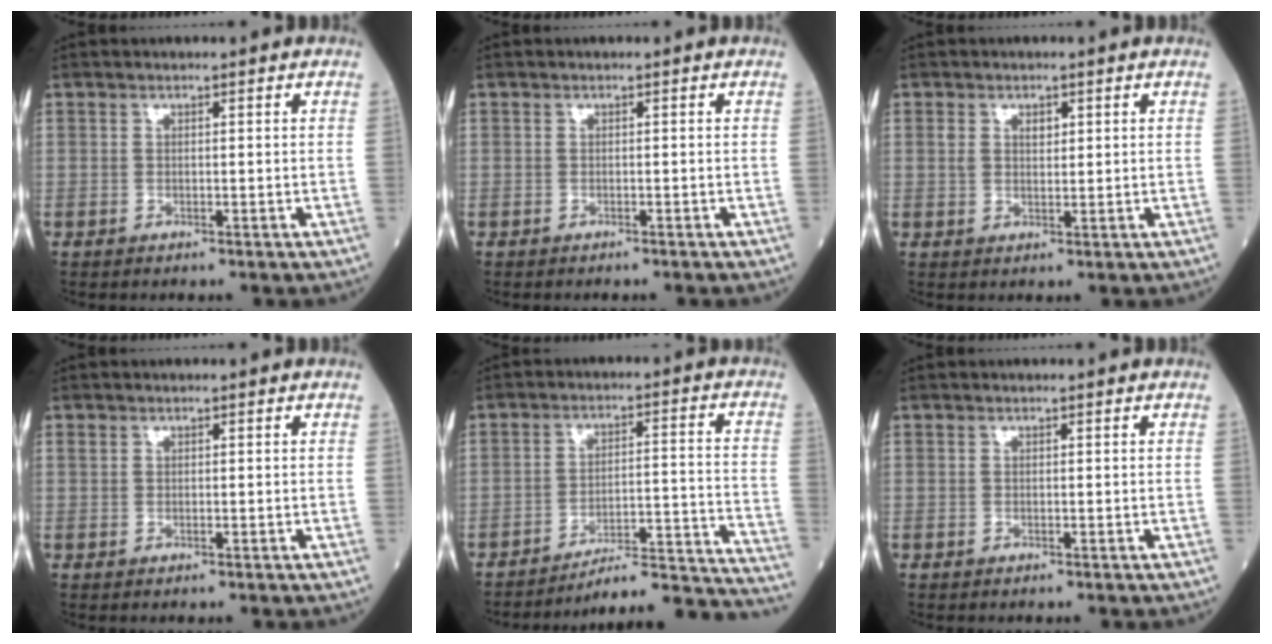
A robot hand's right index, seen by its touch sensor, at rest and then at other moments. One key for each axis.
{"total": 0.6, "fx": -0.5, "fy": 0.0, "fz": 0.3, "tx": -0.008, "ty": -0.002, "tz": -0.007}
{"total": 2.3, "fx": 0.9, "fy": 1.3, "fz": 1.7, "tx": -0.033, "ty": 0.008, "tz": 0.018}
{"total": 0.5, "fx": 0.2, "fy": 0.4, "fz": 0.2, "tx": -0.005, "ty": 0.007, "tz": 0.003}
{"total": 18.3, "fx": -17.8, "fy": -1.9, "fz": 3.5, "tx": -0.016, "ty": 0.015, "tz": -0.243}
{"total": 0.0}